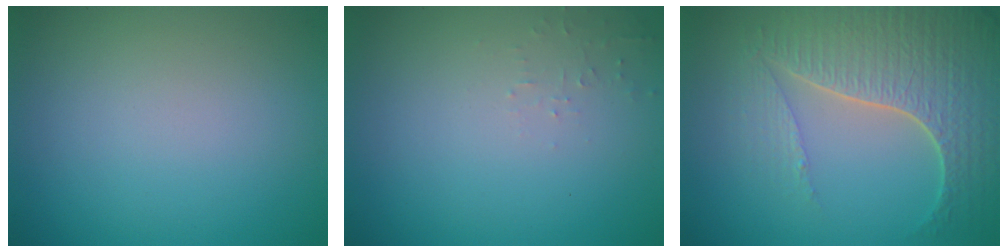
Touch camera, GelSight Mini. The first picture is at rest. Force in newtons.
{"total": 0.8, "press": 0.7, "slide": 0.1}
{"total": 6.6, "press": 5.1, "slide": 4.2}